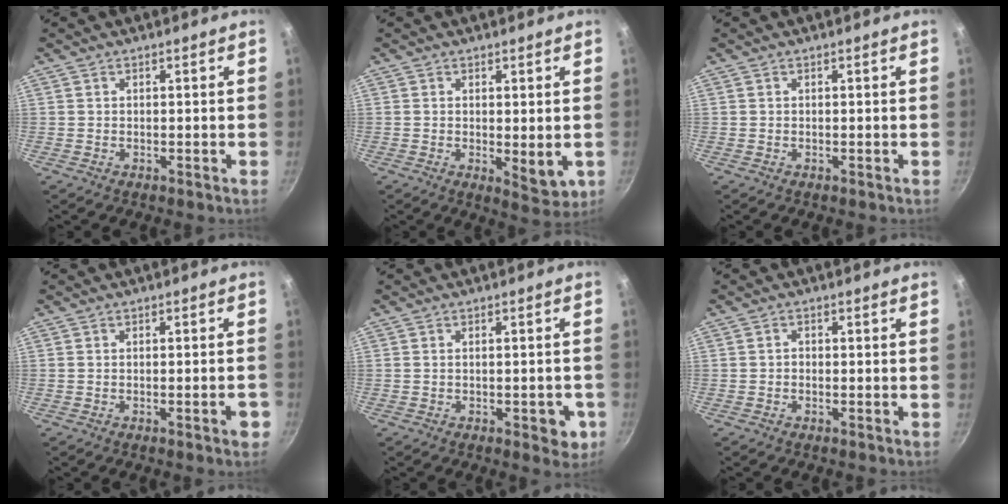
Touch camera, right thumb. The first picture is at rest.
{"total": 5.8, "force": [-0.3, 2.4, 5.2], "torque": [-0.072, -0.015, 0.000]}
{"total": 0.0}
{"total": 2.9, "force": [-1.2, 0.6, 2.6], "torque": [-0.027, 0.007, -0.017]}
{"total": 5.1, "force": [-1.7, 2.4, 4.1], "torque": [-0.033, 0.006, -0.019]}
{"total": 0.8, "force": [-0.4, 0.6, 0.4], "torque": [-0.006, 0.005, -0.008]}